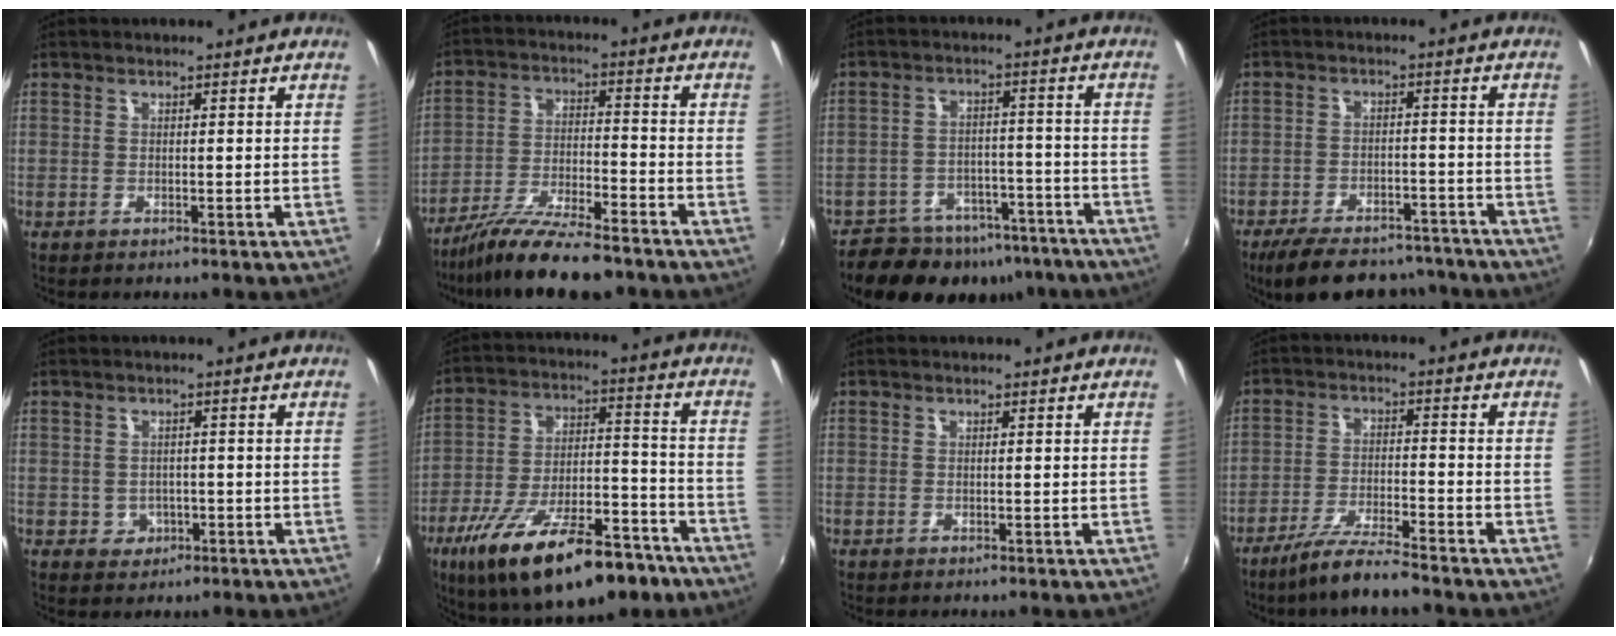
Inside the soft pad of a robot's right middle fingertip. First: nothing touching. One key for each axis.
{"total": 13.5, "fx": -11.2, "fy": 2.2, "fz": 7.3, "tx": -0.150, "ty": -0.024, "tz": -0.195}
{"total": 19.4, "fx": -15.0, "fy": 9.3, "fz": 8.1, "tx": -0.166, "ty": 0.008, "tz": -0.192}
{"total": 16.3, "fx": -13.4, "fy": 6.1, "fz": 7.0, "tx": -0.148, "ty": -0.001, "tz": -0.184}
{"total": 3.1, "fx": -0.9, "fy": 2.9, "fz": 0.8, "tx": -0.020, "ty": 0.003, "tz": -0.007}
{"total": 24.6, "fx": -15.9, "fy": 9.3, "fz": 16.4, "tx": -0.285, "ty": -0.024, "tz": -0.237}
{"total": 0.0}
{"total": 8.8, "fx": -7.3, "fy": 0.4, "fz": 4.8, "tx": -0.107, "ty": -0.010, "tz": -0.129}